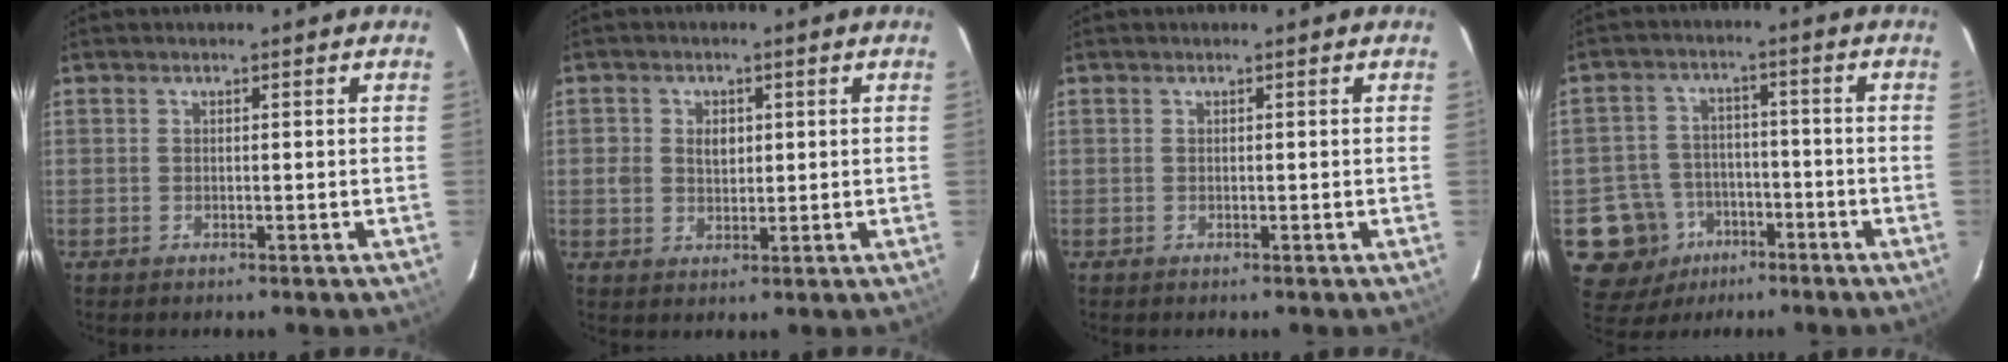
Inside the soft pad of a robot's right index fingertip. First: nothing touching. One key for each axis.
{"total": 3.7, "fx": 0.5, "fy": 3.1, "fz": 2.0, "tx": -0.032, "ty": 0.007, "tz": 0.009}
{"total": 0.0}
{"total": 10.4, "fx": -4.8, "fy": 9.1, "fz": 1.5, "tx": -0.062, "ty": 0.030, "tz": -0.063}